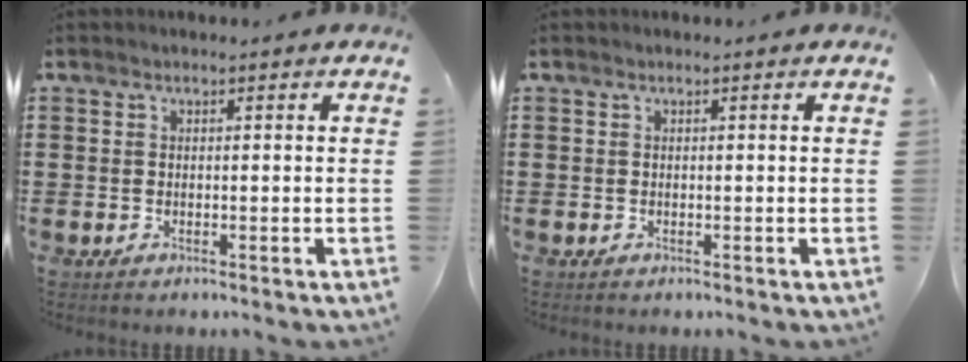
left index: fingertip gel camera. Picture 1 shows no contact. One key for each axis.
{"total": 0.0}